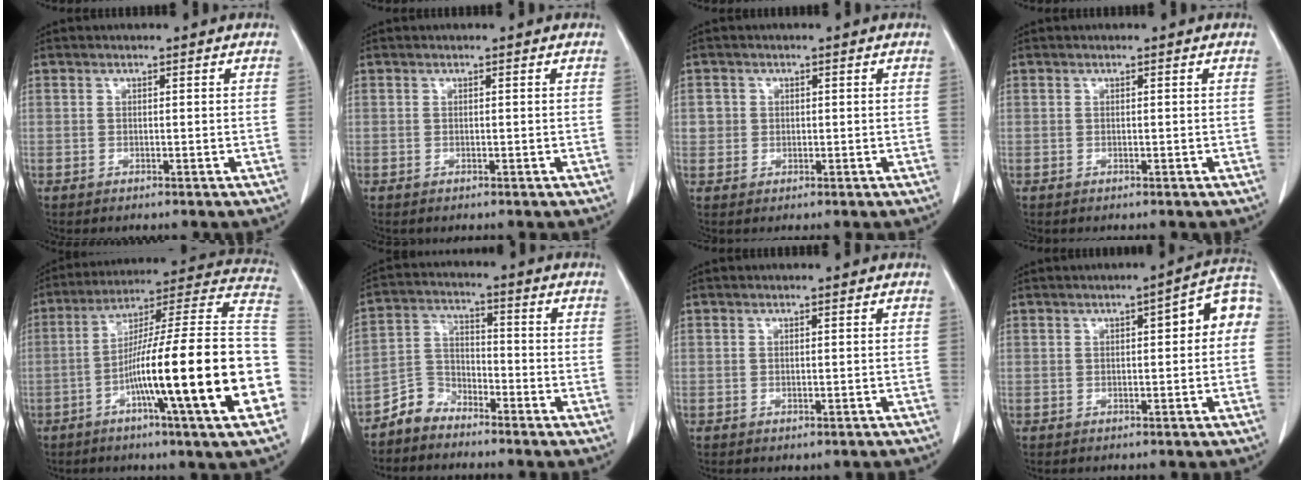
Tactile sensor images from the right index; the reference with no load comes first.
{"total": 0.0}
{"total": 2.1, "force": [0.4, 2.1, 0.3], "torque": [0.007, 0.004, 0.005]}
{"total": 0.0}
{"total": 25.6, "force": [-6.7, 0.0, 24.7], "torque": [-0.292, 0.004, -0.116]}
{"total": 5.3, "force": [-4.4, 3.0, 0.1], "torque": [0.004, 0.012, -0.091]}
{"total": 1.0, "force": [-0.6, 0.8, 0.3], "torque": [-0.001, 0.004, -0.005]}
{"total": 6.5, "force": [0.9, 1.7, 6.2], "torque": [-0.073, 0.030, 0.003]}